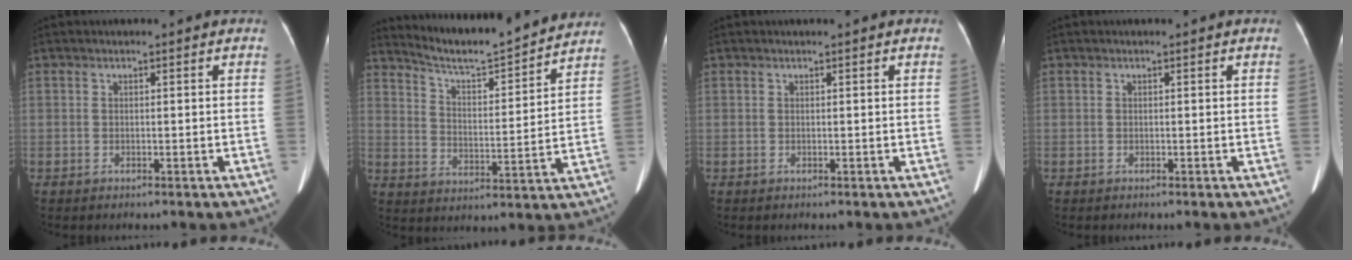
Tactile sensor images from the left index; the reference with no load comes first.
{"total": 13.3, "force": [12.9, 0.1, 3.3], "torque": [-0.062, 0.002, 0.195]}
{"total": 0.0}
{"total": 0.0}